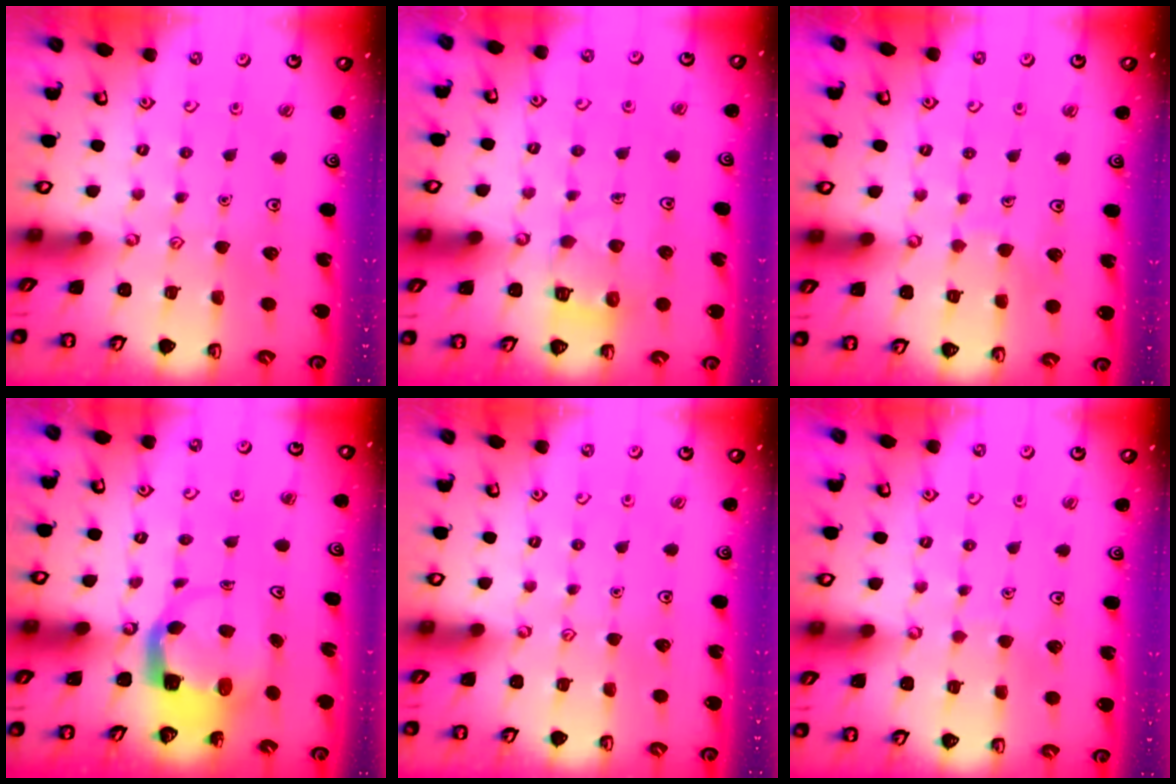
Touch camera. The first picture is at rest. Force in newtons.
{"total": 6.3, "press": 6.3, "slide": 0.5}
{"total": 3.9, "press": 3.9, "slide": 0.2}
{"total": 5.2, "press": 5.1, "slide": 0.7}
{"total": 0.0}
{"total": 1.4, "press": 1.4, "slide": 0.1}